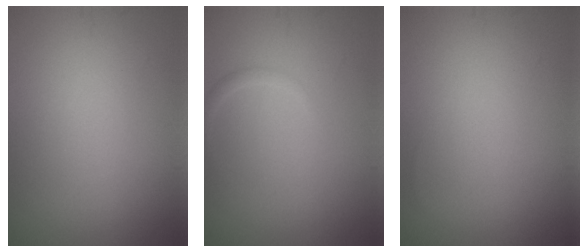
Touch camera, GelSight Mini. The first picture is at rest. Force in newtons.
{"total": 0.8, "press": 0.8, "slide": 0.0}
{"total": 0.0}